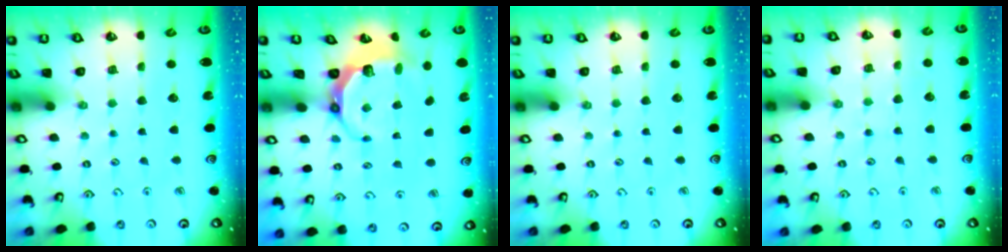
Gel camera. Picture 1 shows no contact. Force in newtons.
{"total": 6.8, "press": 5.6, "slide": 3.9}
{"total": 0.0}
{"total": 3.7, "press": 3.6, "slide": 0.4}